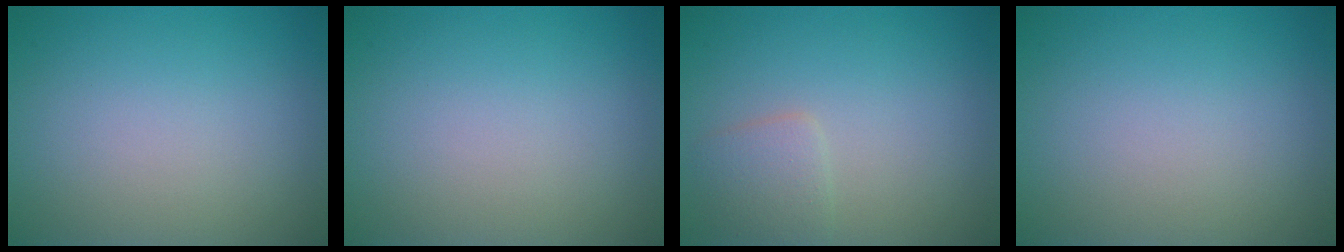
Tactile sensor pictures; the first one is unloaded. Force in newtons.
{"total": 0.0}
{"total": 1.8, "press": 1.8, "slide": 0.0}
{"total": 0.0}